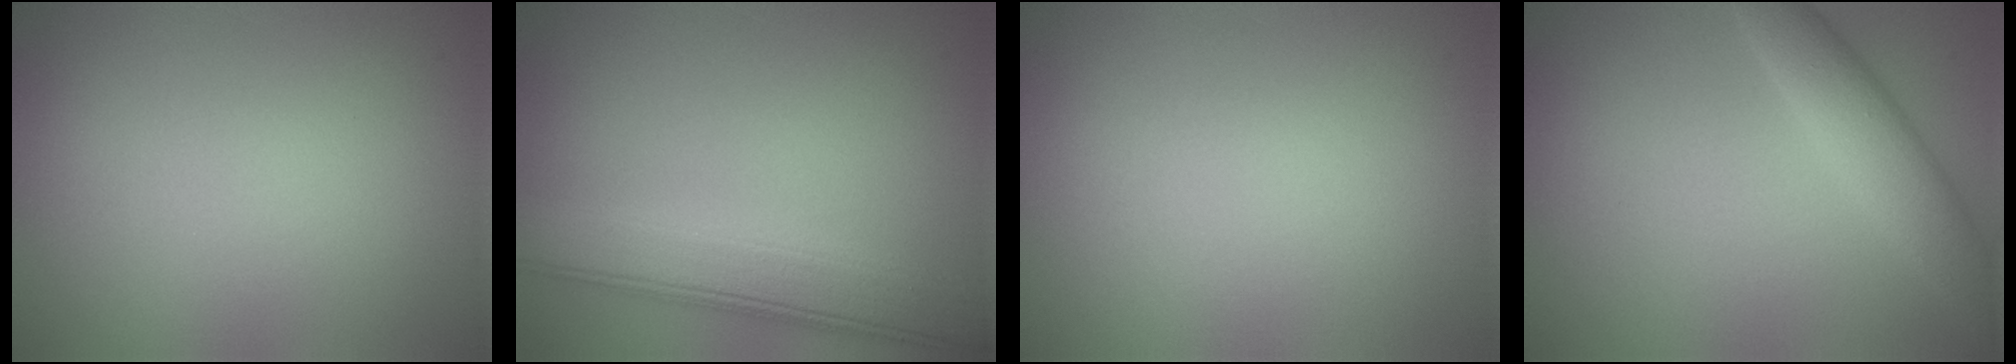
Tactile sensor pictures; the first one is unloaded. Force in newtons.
{"total": 6.8, "press": 6.8, "slide": 0.4}
{"total": 0.0}
{"total": 3.7, "press": 3.7, "slide": 0.0}